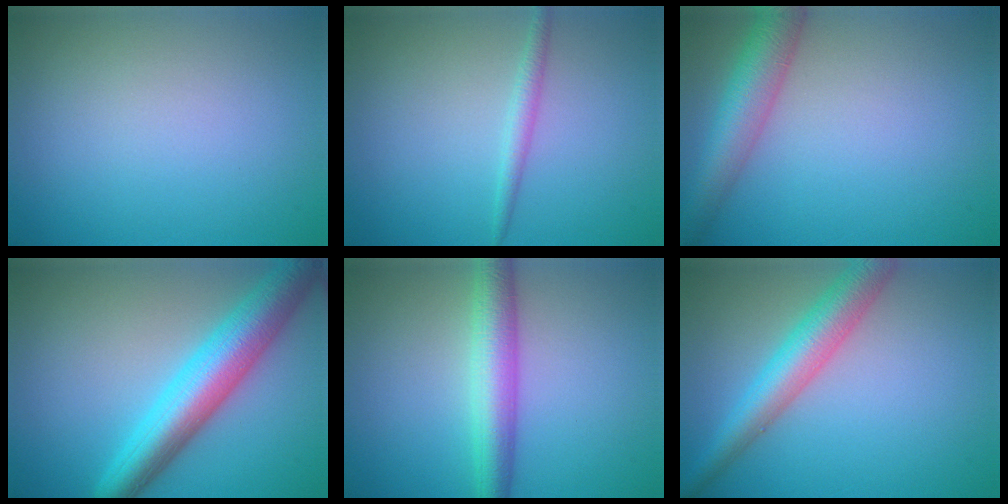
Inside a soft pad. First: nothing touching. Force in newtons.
{"total": 1.4, "press": 1.4, "slide": 0.1}
{"total": 5.3, "press": 5.3, "slide": 0.2}
{"total": 7.6, "press": 7.6, "slide": 0.3}
{"total": 4.6, "press": 4.6, "slide": 0.1}
{"total": 5.2, "press": 5.2, "slide": 0.1}